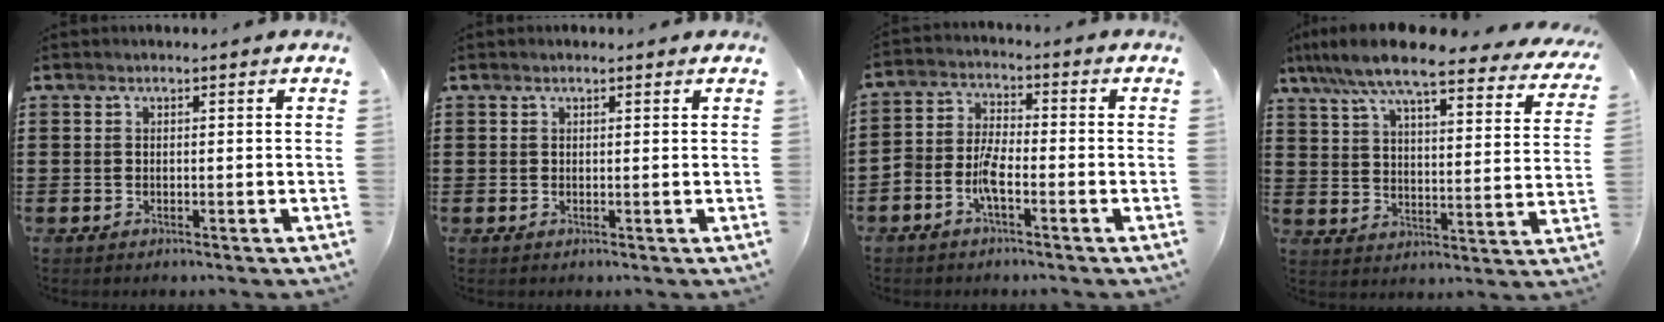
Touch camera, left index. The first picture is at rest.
{"total": 0.6, "force": [0.4, 0.1, 0.4], "torque": [-0.009, 0.002, 0.008]}
{"total": 4.6, "force": [-2.6, 1.7, 3.4], "torque": [-0.078, 0.004, -0.052]}
{"total": 9.1, "force": [7.8, 0.8, 4.8], "torque": [-0.123, -0.040, 0.130]}